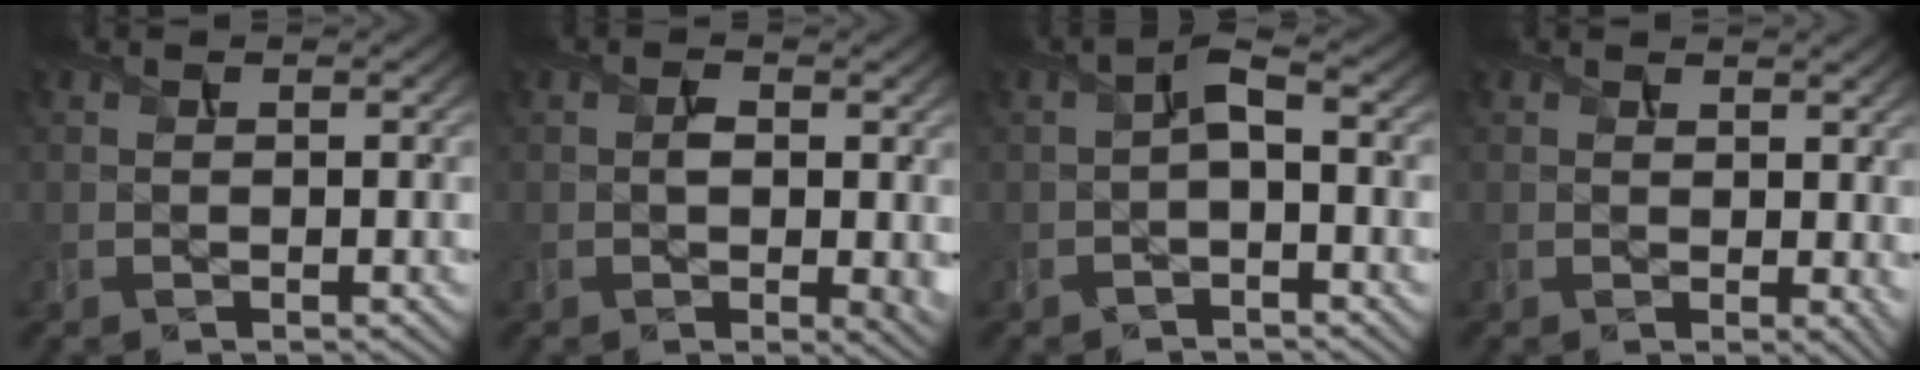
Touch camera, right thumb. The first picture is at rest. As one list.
[{"total": 3.4, "force": [0.0, 1.8, 2.9], "torque": [-0.045, -0.007, 0.003]}, {"total": 2.6, "force": [-0.7, 1.0, 2.3], "torque": [-0.046, 0.007, -0.018]}, {"total": 2.2, "force": [1.1, 0.9, 1.7], "torque": [-0.024, -0.005, 0.021]}]